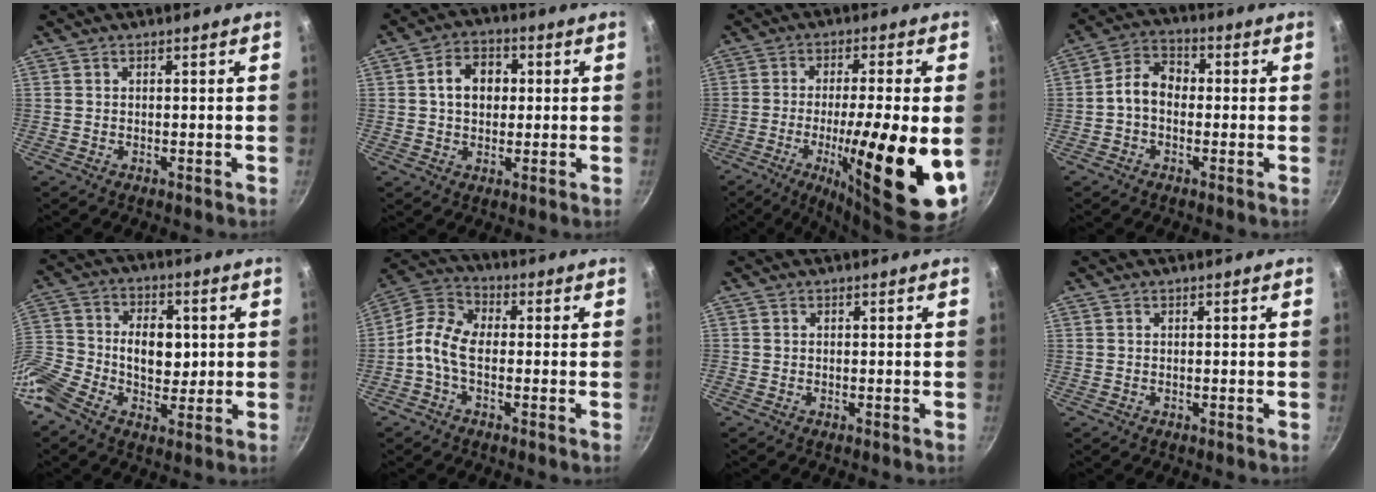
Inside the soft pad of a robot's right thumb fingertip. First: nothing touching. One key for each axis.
{"total": 7.9, "fx": 1.1, "fy": 6.0, "fz": 5.1, "tx": -0.056, "ty": 0.012, "tz": 0.009}
{"total": 20.5, "fx": -4.7, "fy": 4.1, "fz": 19.5, "tx": -0.290, "ty": 0.003, "tz": -0.068}
{"total": 6.9, "fx": -0.6, "fy": 5.1, "fz": 4.6, "tx": -0.062, "ty": 0.027, "tz": -0.028}
{"total": 13.6, "fx": -2.2, "fy": 9.3, "fz": 9.7, "tx": -0.174, "ty": 0.031, "tz": -0.056}
{"total": 8.3, "fx": -1.4, "fy": 5.3, "fz": 6.3, "tx": -0.120, "ty": 0.031, "tz": -0.047}
{"total": 0.0}
{"total": 0.0}